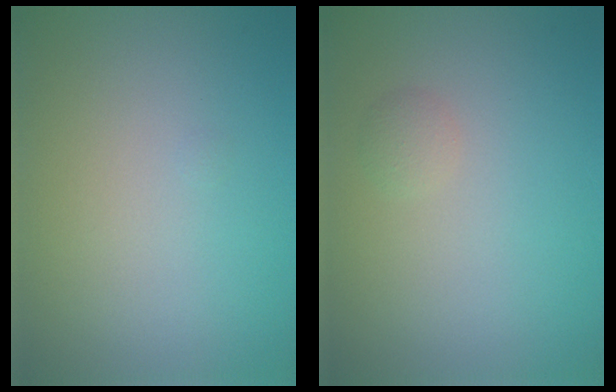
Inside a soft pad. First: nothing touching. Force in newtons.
{"total": 0.8, "press": 0.8, "slide": 0.0}